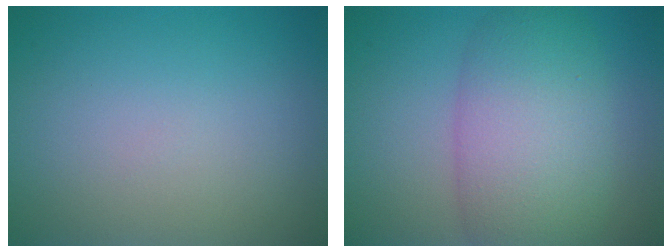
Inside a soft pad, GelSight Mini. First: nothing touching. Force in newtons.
{"total": 8.1, "press": 8.1, "slide": 0.4}